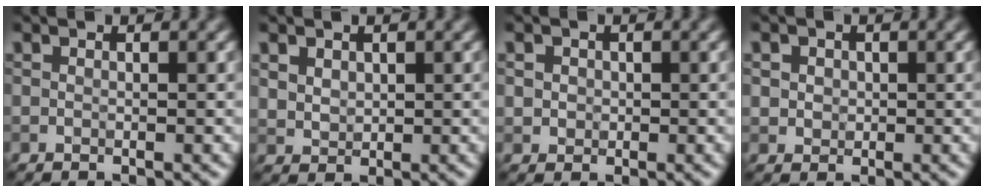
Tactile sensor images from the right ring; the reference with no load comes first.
{"total": 1.7, "force": [0.9, 1.3, 0.6], "torque": [-0.015, -0.006, 0.024]}
{"total": 1.5, "force": [0.4, 1.3, 0.5], "torque": [-0.007, 0.001, 0.016]}
{"total": 2.4, "force": [0.9, 2.0, 1.0], "torque": [-0.017, 0.006, 0.019]}